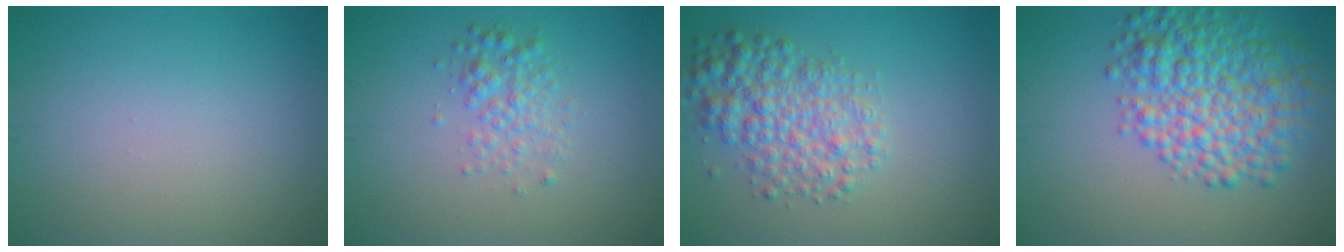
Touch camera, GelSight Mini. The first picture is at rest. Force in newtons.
{"total": 2.3, "press": 2.3, "slide": 0.1}
{"total": 5.0, "press": 5.0, "slide": 0.1}
{"total": 8.0, "press": 8.0, "slide": 0.0}